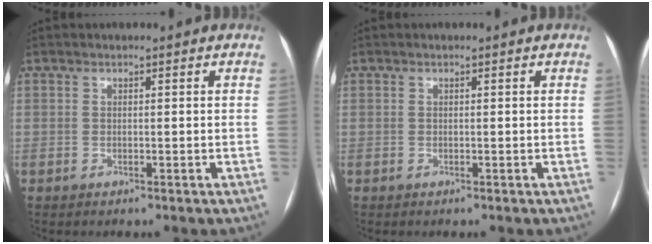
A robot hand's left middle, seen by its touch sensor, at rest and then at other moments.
{"total": 0.0}